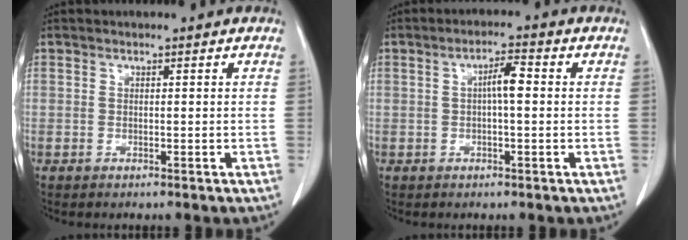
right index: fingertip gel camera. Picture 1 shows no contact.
{"total": 3.7, "force": [0.2, 0.6, 3.6], "torque": [-0.062, 0.009, 0.002]}